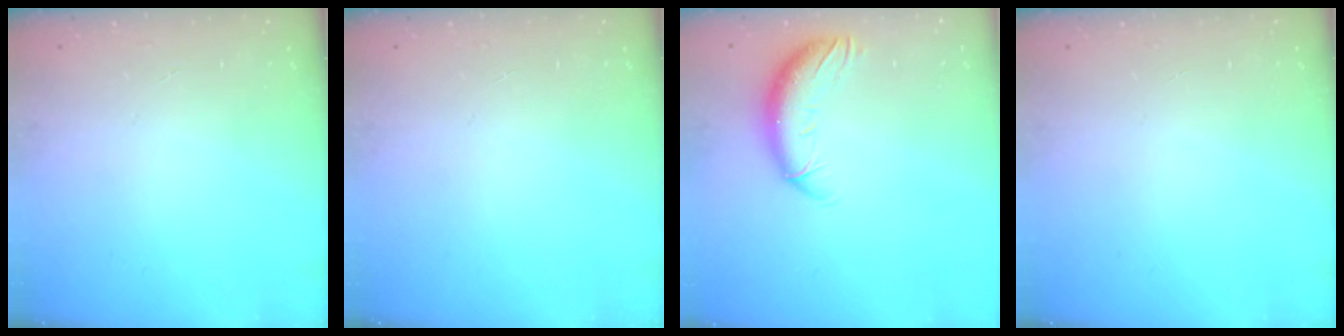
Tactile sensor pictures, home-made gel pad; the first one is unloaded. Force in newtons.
{"total": 0.0}
{"total": 10.6, "press": 10.4, "slide": 2.0}
{"total": 0.0}